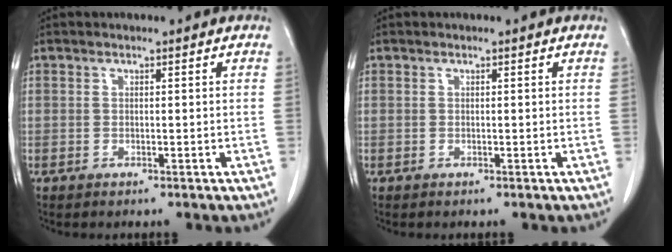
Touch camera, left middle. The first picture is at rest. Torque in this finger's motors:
{"motor_torque": [-0.01, 0.01, 0.00, 0.00]}